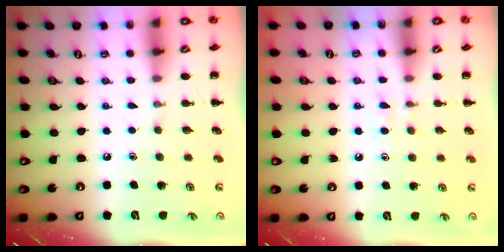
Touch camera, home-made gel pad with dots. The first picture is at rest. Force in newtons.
{"total": 3.5, "press": 3.1, "slide": 1.6}